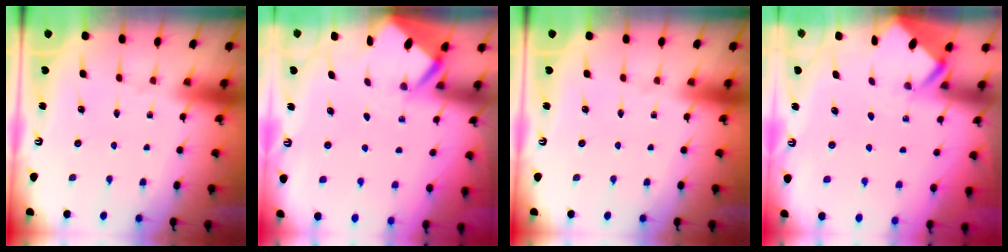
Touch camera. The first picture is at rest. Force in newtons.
{"total": 2.7, "press": 2.6, "slide": 0.3}
{"total": 0.0}
{"total": 2.5, "press": 2.5, "slide": 0.1}